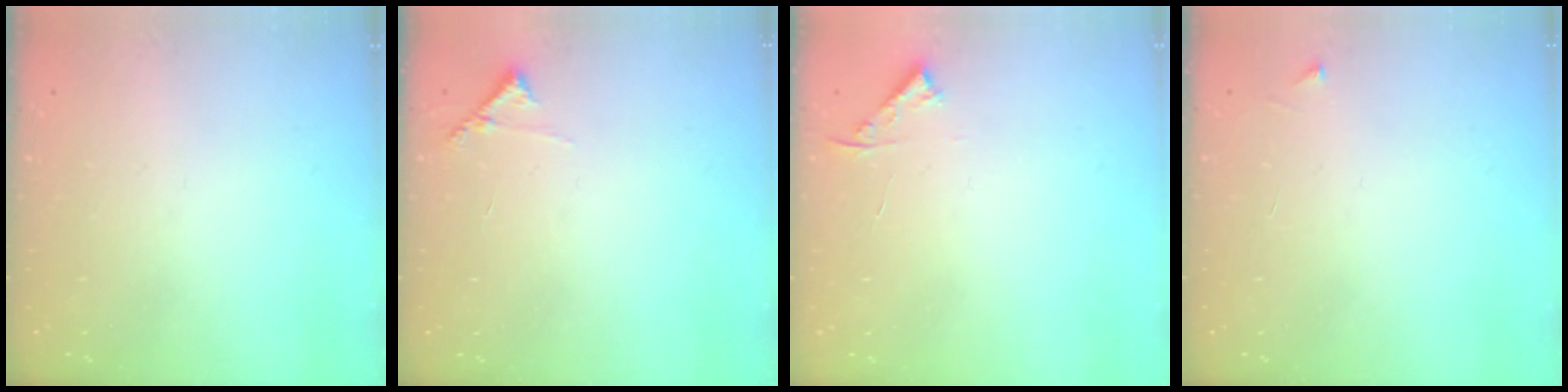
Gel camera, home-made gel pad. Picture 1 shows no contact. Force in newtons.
{"total": 5.7, "press": 5.7, "slide": 0.3}
{"total": 3.4, "press": 3.4, "slide": 0.4}
{"total": 2.5, "press": 2.5, "slide": 0.3}